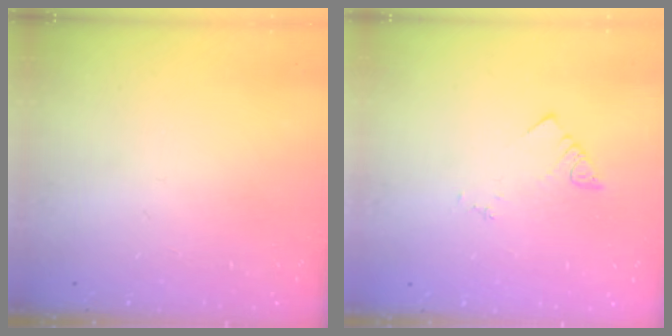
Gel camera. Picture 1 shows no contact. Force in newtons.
{"total": 2.1, "press": 2.0, "slide": 0.4}